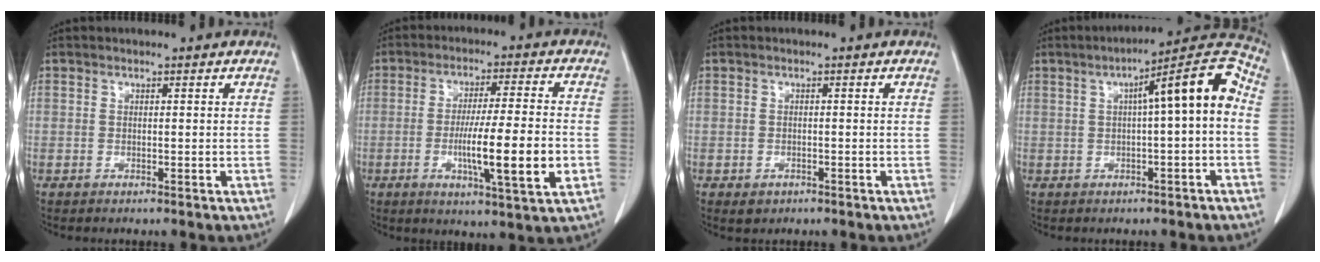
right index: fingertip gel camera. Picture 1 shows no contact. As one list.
[{"total": 12.1, "force": [-2.8, 0.3, 11.8], "torque": [-0.194, -0.011, -0.046]}, {"total": 1.5, "force": [-0.8, 1.1, 0.5], "torque": [-0.010, -0.001, -0.003]}, {"total": 10.2, "force": [0.7, 0.9, 10.1], "torque": [-0.141, 0.035, 0.005]}]